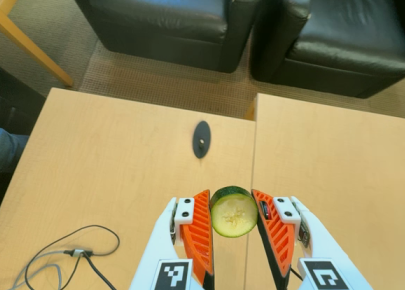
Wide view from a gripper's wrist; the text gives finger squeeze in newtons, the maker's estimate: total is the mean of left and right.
{"total": 10.0, "left": 9.8, "right": 10.2}